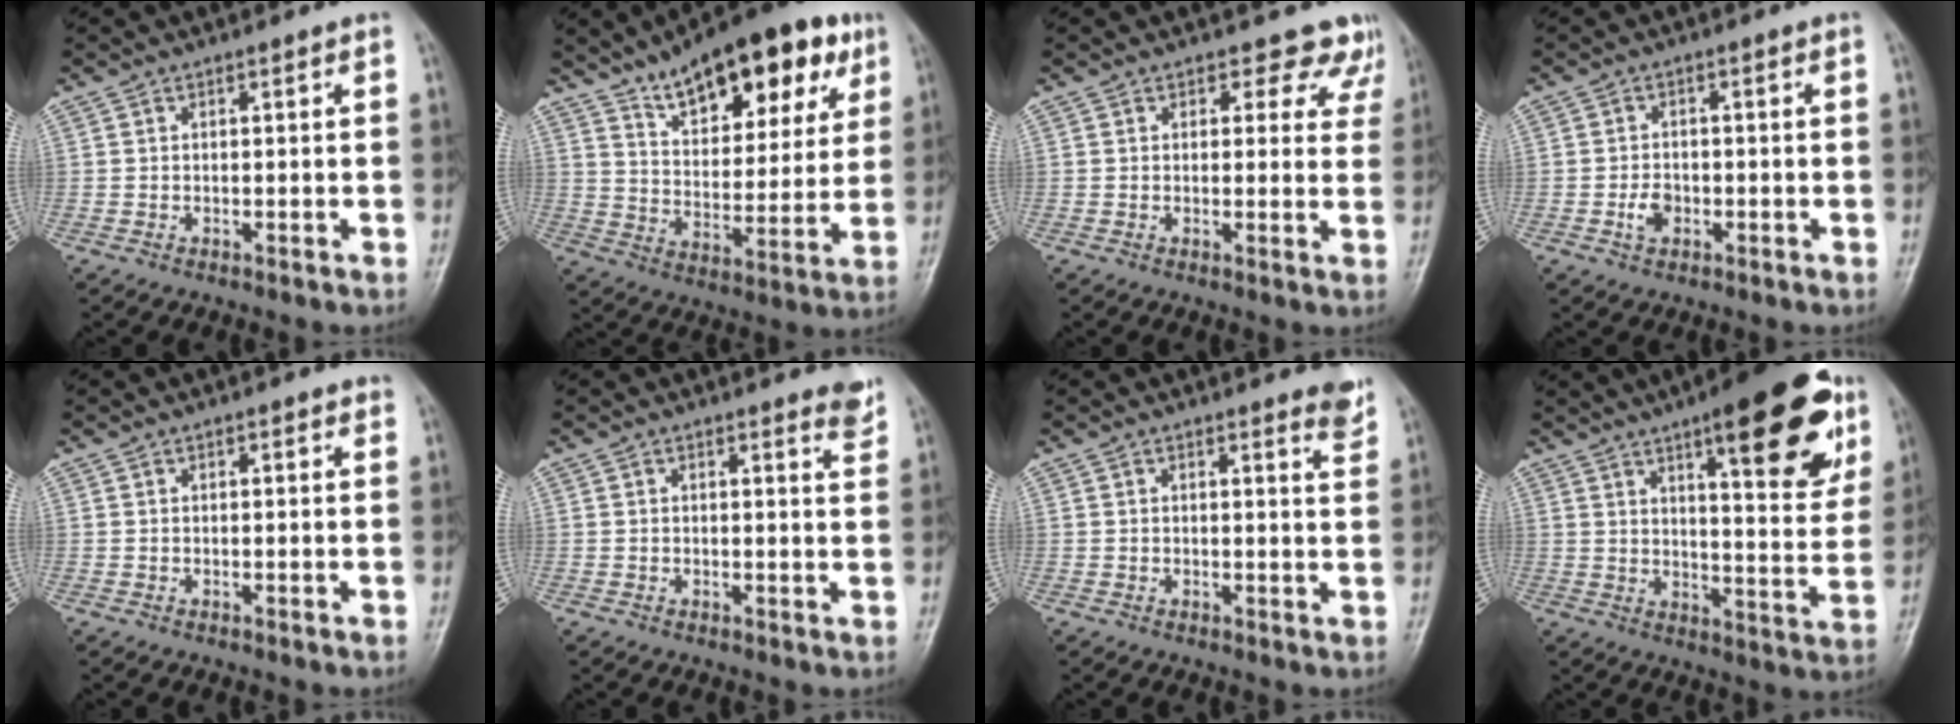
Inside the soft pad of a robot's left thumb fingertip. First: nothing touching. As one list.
[{"total": 21.3, "force": [12.7, 9.4, 14.2], "torque": [-0.164, -0.037, 0.198]}, {"total": 6.9, "force": [5.5, 4.0, 1.3], "torque": [0.035, -0.025, 0.044]}, {"total": 3.0, "force": [-1.0, 2.2, 1.8], "torque": [-0.025, 0.006, -0.020]}, {"total": 1.2, "force": [0.8, 0.5, 0.7], "torque": [-0.005, -0.002, 0.007]}, {"total": 2.9, "force": [2.6, 0.7, 1.2], "torque": [-0.007, -0.021, 0.019]}, {"total": 3.2, "force": [2.8, 0.7, 1.5], "torque": [-0.009, -0.023, 0.021]}, {"total": 20.8, "force": [11.2, 6.0, 16.4], "torque": [-0.182, -0.039, 0.151]}]